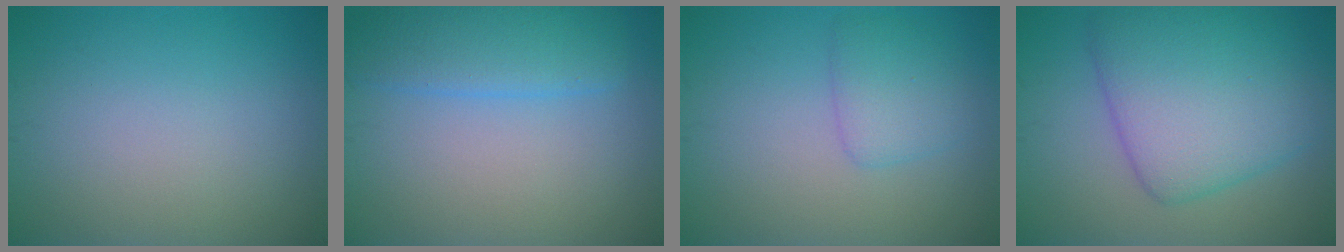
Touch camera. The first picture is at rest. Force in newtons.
{"total": 4.1, "press": 4.1, "slide": 0.2}
{"total": 2.5, "press": 2.5, "slide": 0.1}
{"total": 8.5, "press": 8.5, "slide": 0.0}